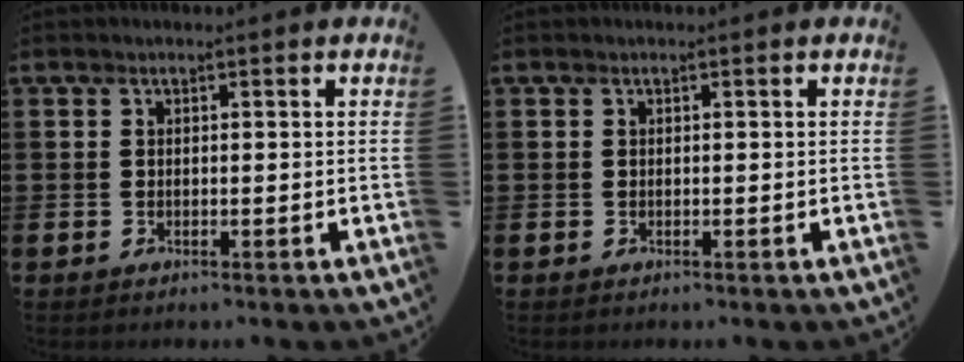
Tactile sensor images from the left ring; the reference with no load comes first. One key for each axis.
{"total": 0.0}